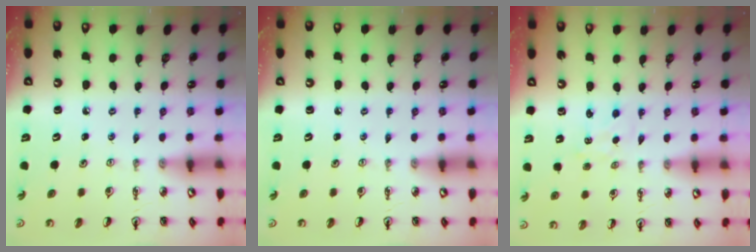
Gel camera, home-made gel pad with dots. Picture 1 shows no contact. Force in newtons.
{"total": 0.0}
{"total": 1.6, "press": 1.5, "slide": 0.3}